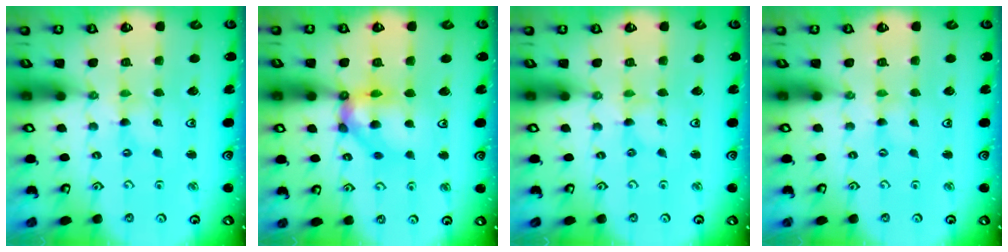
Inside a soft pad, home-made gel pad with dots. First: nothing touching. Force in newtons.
{"total": 12.5, "press": 12.4, "slide": 1.7}
{"total": 0.0}
{"total": 0.0}